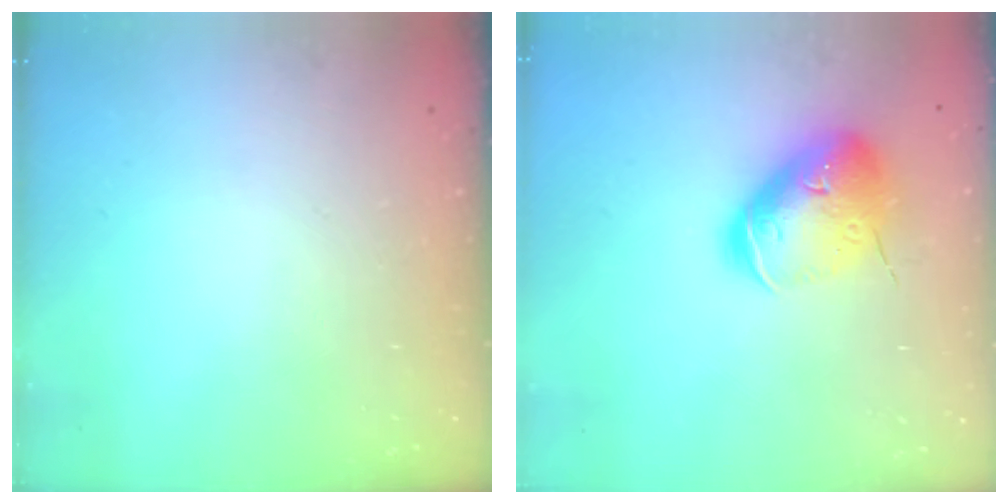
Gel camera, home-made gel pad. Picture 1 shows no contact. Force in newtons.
{"total": 18.4, "press": 18.2, "slide": 2.8}